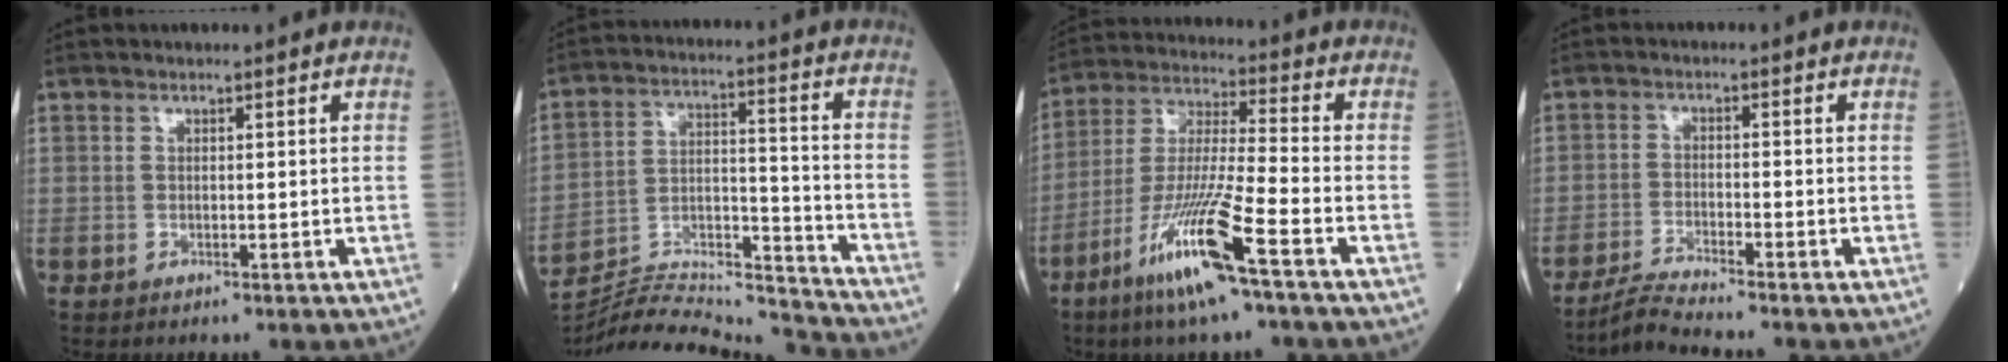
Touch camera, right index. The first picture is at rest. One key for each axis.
{"total": 20.3, "fx": -20.0, "fy": -0.6, "fz": 3.7, "tx": -0.076, "ty": 0.016, "tz": -0.315}
{"total": 14.0, "fx": -7.7, "fy": -0.4, "fz": 11.7, "tx": -0.243, "ty": -0.028, "tz": -0.147}
{"total": 4.6, "fx": -4.2, "fy": -1.6, "fz": 0.9, "tx": -0.028, "ty": -0.023, "tz": -0.085}